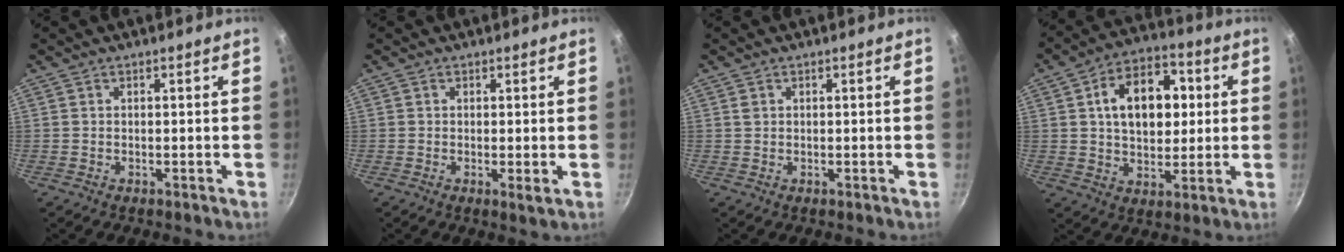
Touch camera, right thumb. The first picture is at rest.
{"total": 1.5, "force": [0.0, 0.4, 1.4], "torque": [-0.024, -0.008, -0.002]}
{"total": 0.8, "force": [0.3, 0.7, 0.3], "torque": [-0.003, 0.001, 0.004]}
{"total": 15.6, "force": [2.8, 10.5, 11.2], "torque": [-0.131, 0.014, 0.037]}